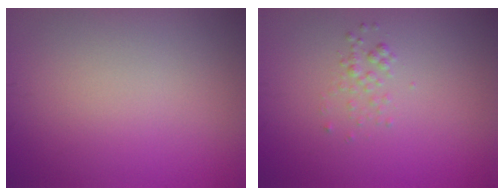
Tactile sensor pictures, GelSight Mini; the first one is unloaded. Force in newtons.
{"total": 1.0, "press": 1.0, "slide": 0.1}